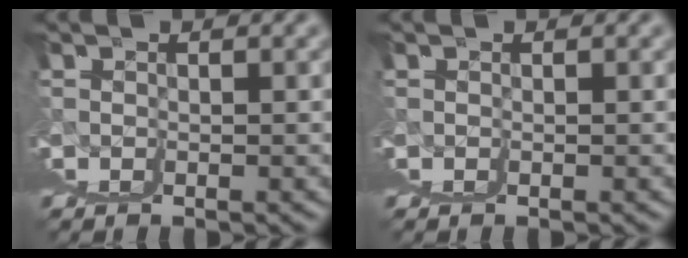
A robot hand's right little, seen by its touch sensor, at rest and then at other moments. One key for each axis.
{"total": 0.0}